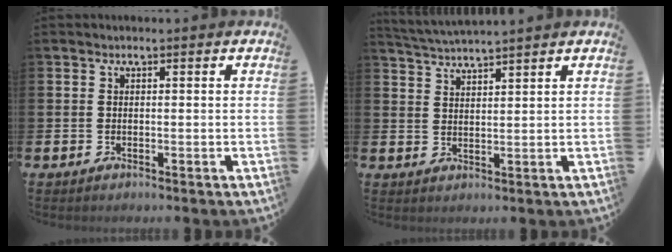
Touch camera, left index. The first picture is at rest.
{"total": 3.4, "force": [3.4, -0.5, 0.1], "torque": [-0.016, -0.015, 0.062]}